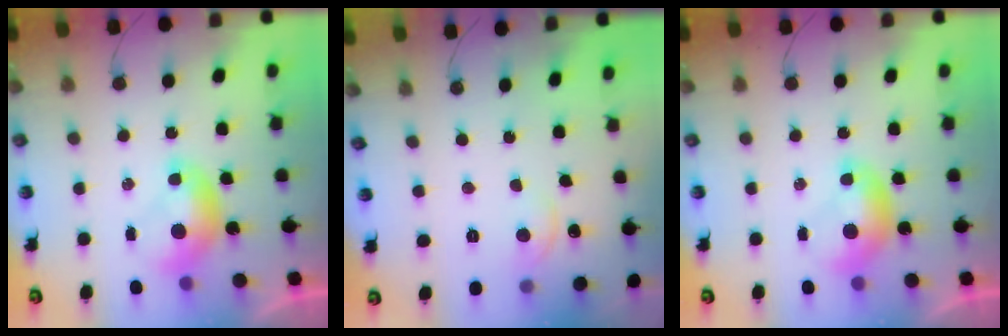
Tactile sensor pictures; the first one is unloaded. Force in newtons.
{"total": 1.1, "press": 0.7, "slide": 0.8}
{"total": 0.0}